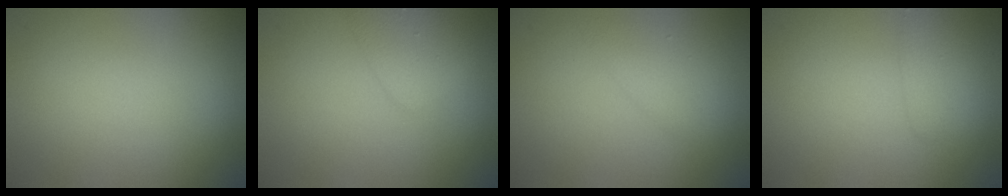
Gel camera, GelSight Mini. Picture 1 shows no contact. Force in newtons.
{"total": 2.3, "press": 2.2, "slide": 0.1}
{"total": 1.7, "press": 1.7, "slide": 0.2}
{"total": 1.5, "press": 1.5, "slide": 0.1}